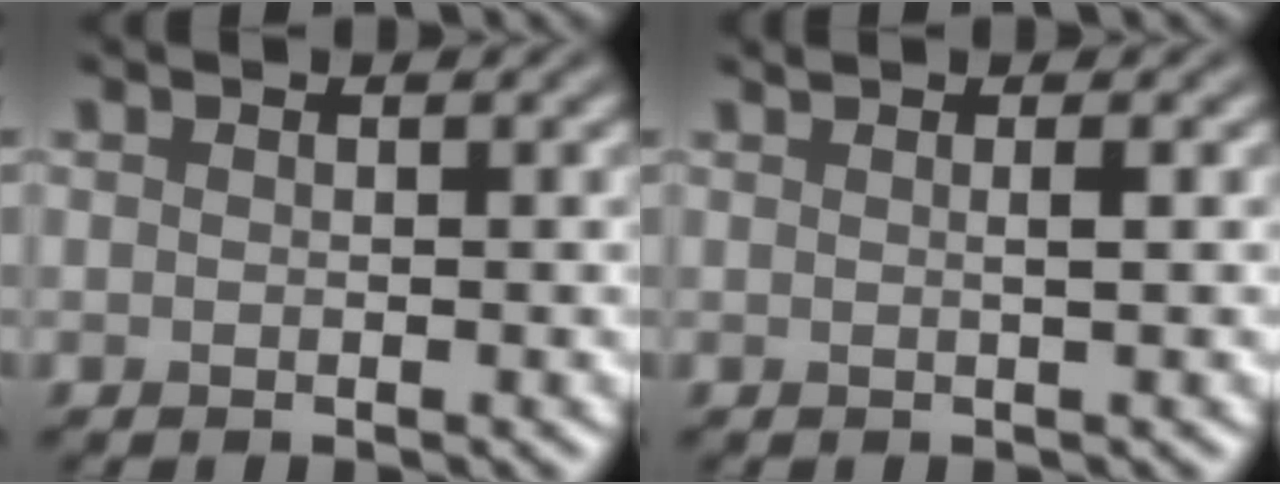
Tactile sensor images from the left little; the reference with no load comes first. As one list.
[{"total": 1.6, "force": [0.4, 0.5, 1.4], "torque": [-0.020, 0.003, -0.002]}]